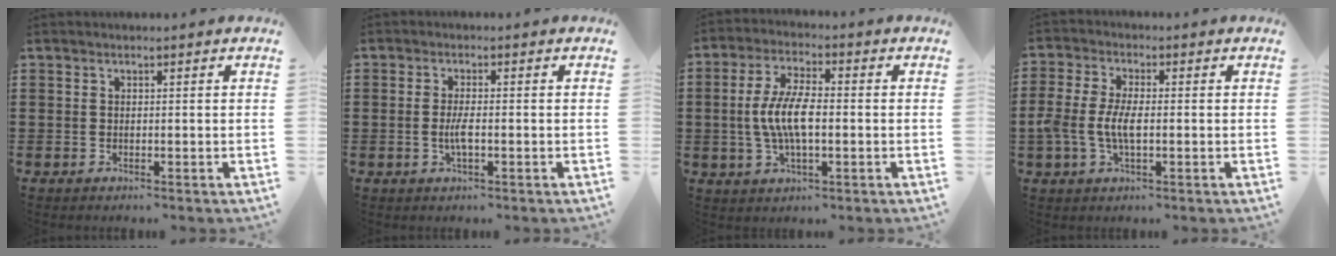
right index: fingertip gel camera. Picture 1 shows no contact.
{"total": 2.8, "force": [-0.6, 0.6, 2.7], "torque": [-0.060, -0.004, -0.016]}
{"total": 7.7, "force": [-0.7, 3.0, 7.1], "torque": [-0.159, -0.005, -0.022]}
{"total": 5.5, "force": [-1.1, 2.5, 4.8], "torque": [-0.116, -0.005, -0.028]}